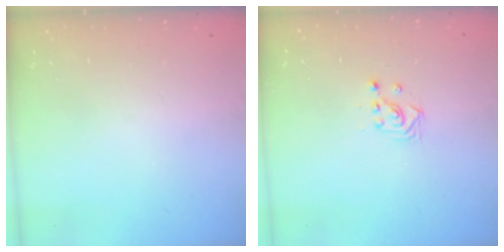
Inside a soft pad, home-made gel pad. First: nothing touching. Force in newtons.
{"total": 3.4, "press": 3.4, "slide": 0.2}